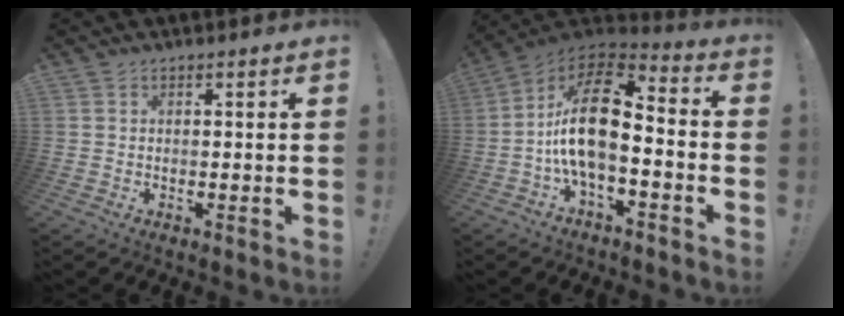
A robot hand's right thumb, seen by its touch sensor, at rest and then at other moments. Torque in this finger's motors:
{"motor_torque": [2.45, 2.56, 1.68, -1.09, 0.27]}